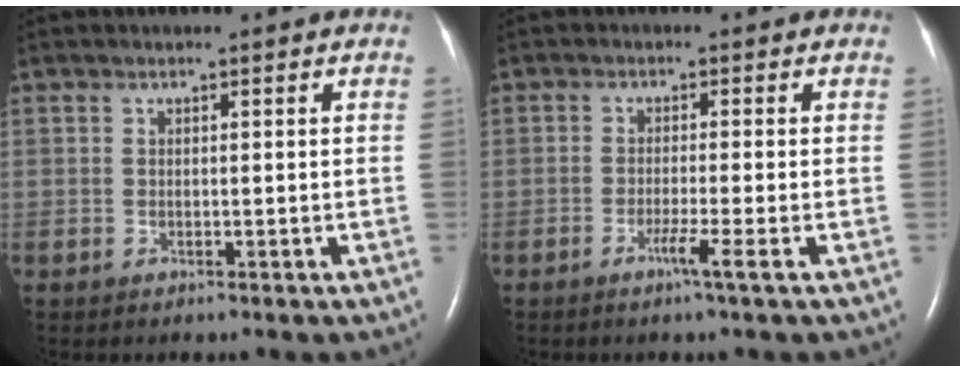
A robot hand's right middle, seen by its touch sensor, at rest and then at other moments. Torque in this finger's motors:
{"motor_torque": [0.41, -0.33, 0.06, 0.02]}